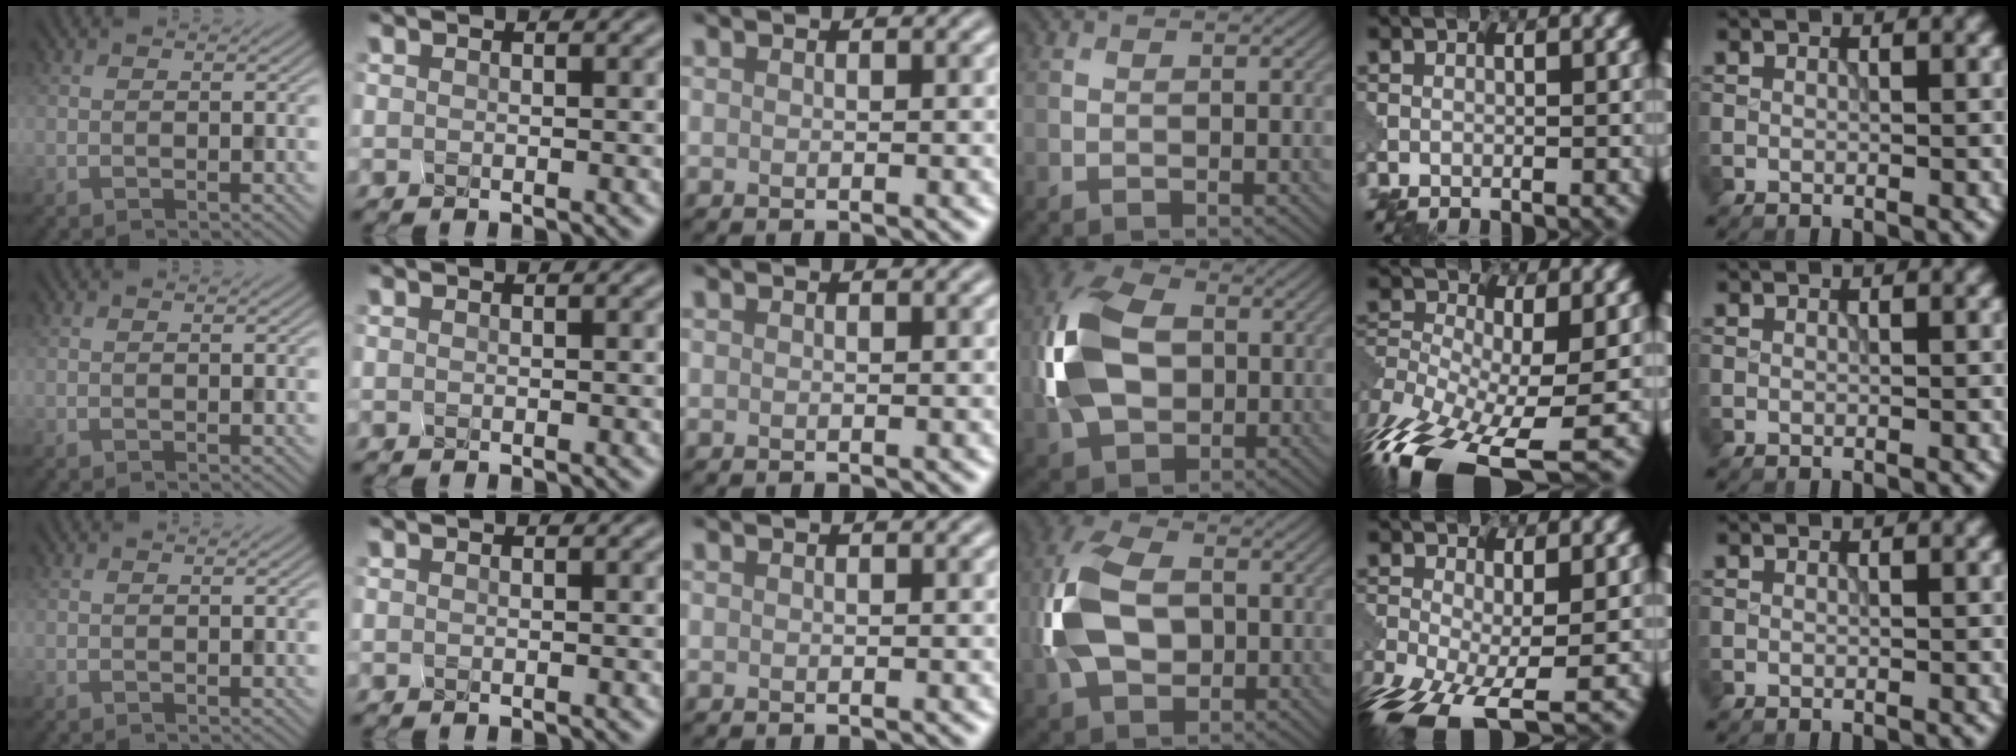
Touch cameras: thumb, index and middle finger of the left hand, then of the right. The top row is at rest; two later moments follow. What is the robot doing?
{"motion": "squeeze", "object": "clothespin"}